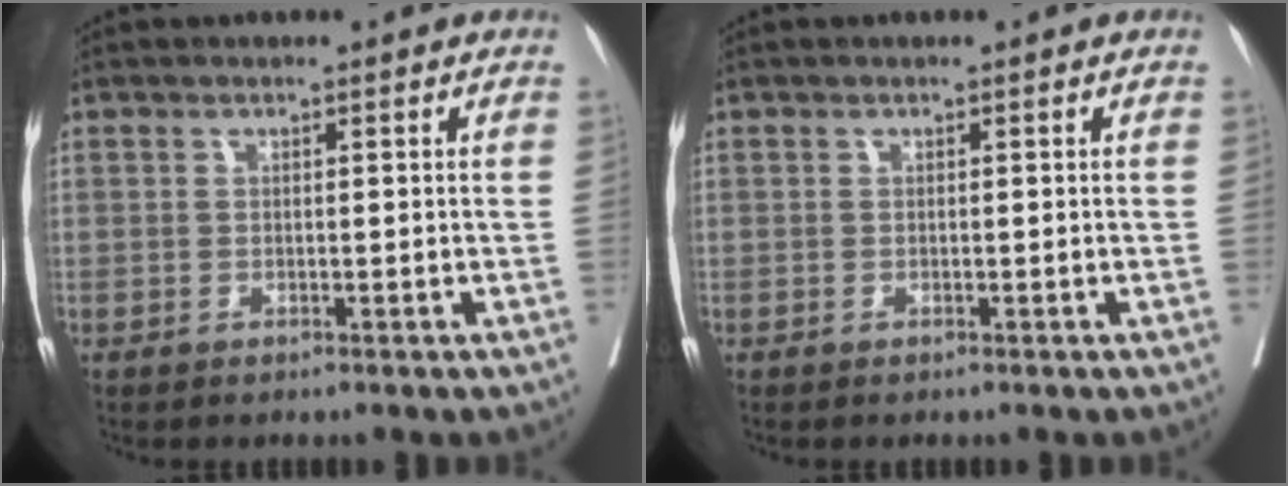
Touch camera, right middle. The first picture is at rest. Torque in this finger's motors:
{"motor_torque": [-0.10, 0.07, 0.04, 0.01]}